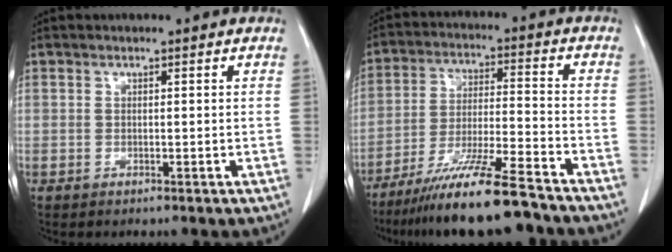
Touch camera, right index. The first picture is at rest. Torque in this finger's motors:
{"motor_torque": [1.09, -1.04, 0.61, 0.18]}